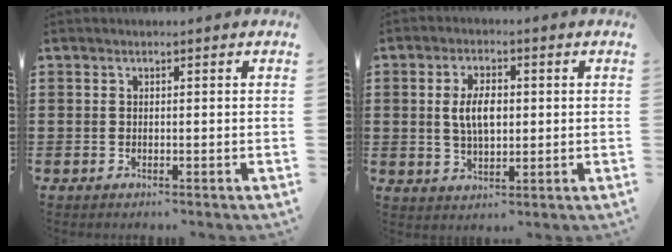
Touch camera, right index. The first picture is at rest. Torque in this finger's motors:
{"motor_torque": [0.37, -0.06, 0.54, 0.12]}